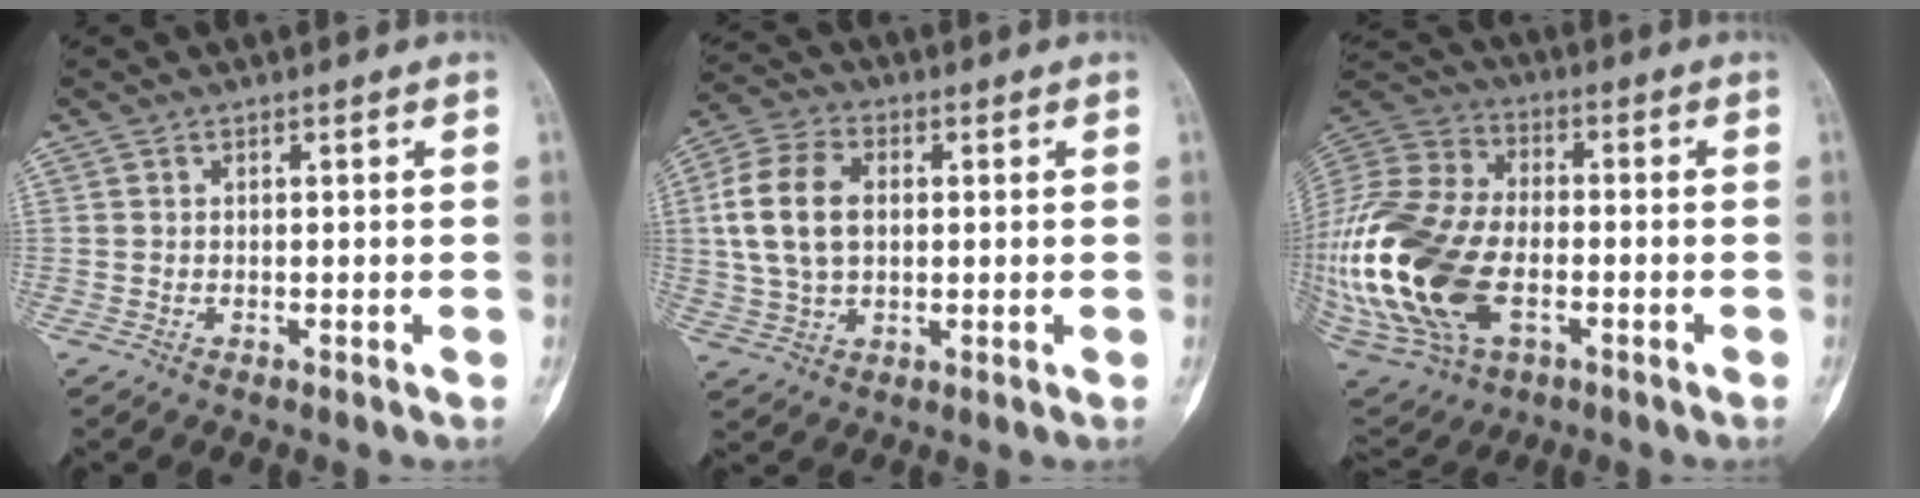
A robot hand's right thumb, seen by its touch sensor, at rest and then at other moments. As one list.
[{"total": 12.1, "force": [1.5, 8.0, 9.0], "torque": [-0.172, 0.010, 0.028]}, {"total": 32.5, "force": [-6.6, 20.3, 24.5], "torque": [-0.624, -0.015, -0.114]}]